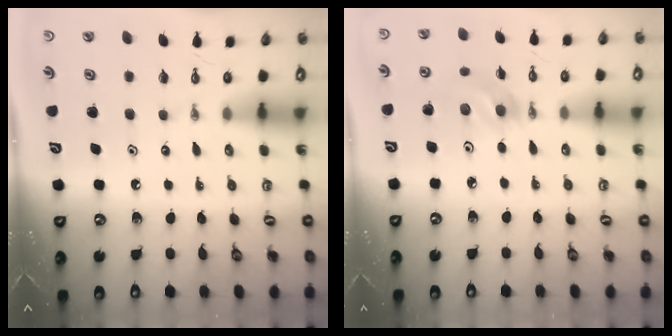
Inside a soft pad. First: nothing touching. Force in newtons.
{"total": 6.5, "press": 6.2, "slide": 2.0}